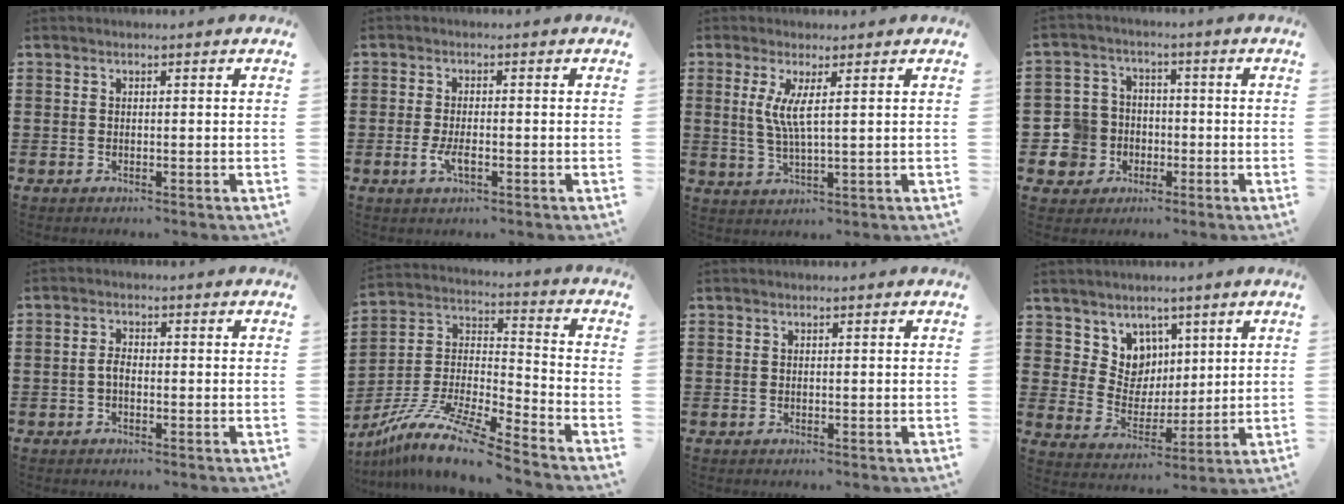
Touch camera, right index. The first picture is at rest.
{"total": 3.1, "force": [-1.1, 0.9, 2.8], "torque": [-0.061, -0.007, -0.021]}
{"total": 4.6, "force": [1.2, 0.4, 4.4], "torque": [-0.098, -0.007, 0.017]}
{"total": 6.7, "force": [-1.7, 6.4, 1.2], "torque": [-0.072, 0.003, -0.034]}
{"total": 1.9, "force": [-0.6, 0.9, 1.6], "torque": [-0.038, 0.000, -0.014]}
{"total": 12.2, "force": [-10.3, 0.7, 6.4], "torque": [-0.140, 0.006, -0.209]}
{"total": 0.0}
{"total": 6.6, "force": [3.9, 5.3, 0.5], "torque": [-0.050, -0.015, 0.075]}